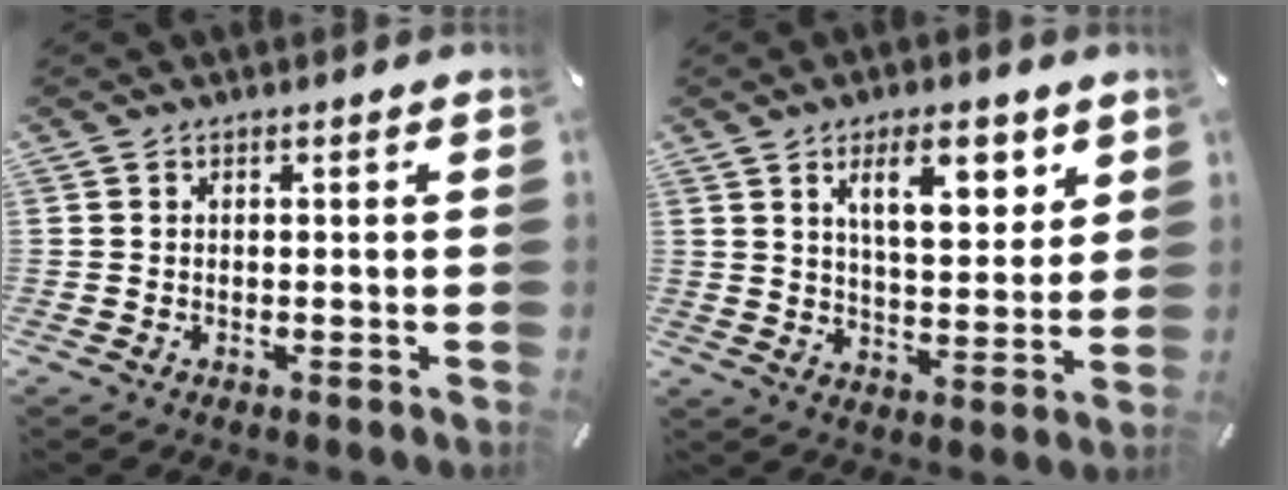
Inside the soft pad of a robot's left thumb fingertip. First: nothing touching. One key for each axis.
{"total": 11.6, "fx": 6.1, "fy": 5.0, "fz": 8.6, "tx": -0.127, "ty": -0.019, "tz": 0.099}